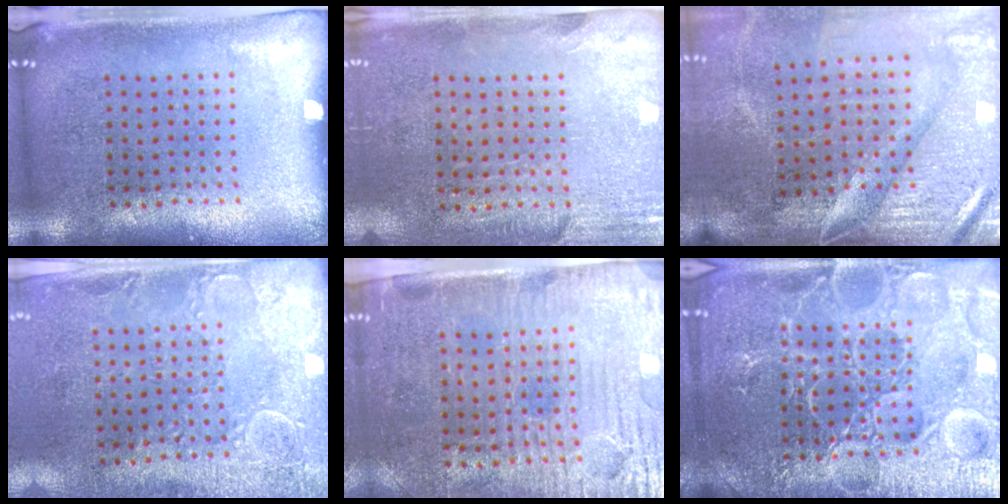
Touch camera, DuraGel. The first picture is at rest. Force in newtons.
{"total": 2.8, "press": 2.4, "slide": 1.4}
{"total": 4.5, "press": 3.9, "slide": 2.3}
{"total": 2.9, "press": 2.3, "slide": 1.8}
{"total": 3.8, "press": 3.5, "slide": 1.4}
{"total": 7.3, "press": 7.3, "slide": 0.9}